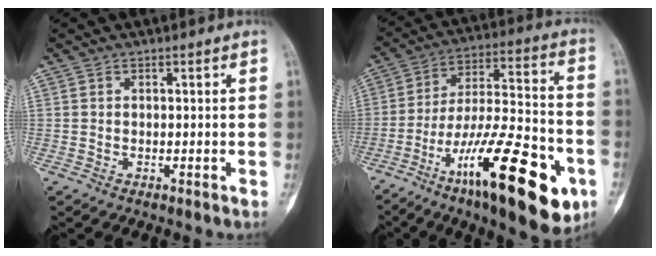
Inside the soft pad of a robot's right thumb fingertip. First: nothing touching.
{"total": 26.8, "force": [-11.8, 8.0, 22.7], "torque": [-0.335, 0.054, -0.182]}